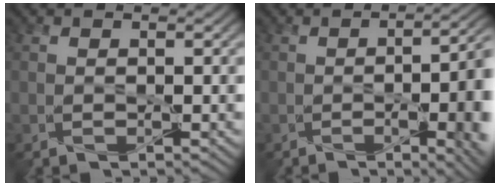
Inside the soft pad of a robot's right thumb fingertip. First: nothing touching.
{"total": 10.1, "force": [-2.7, 3.5, 9.0], "torque": [-0.089, -0.015, -0.029]}